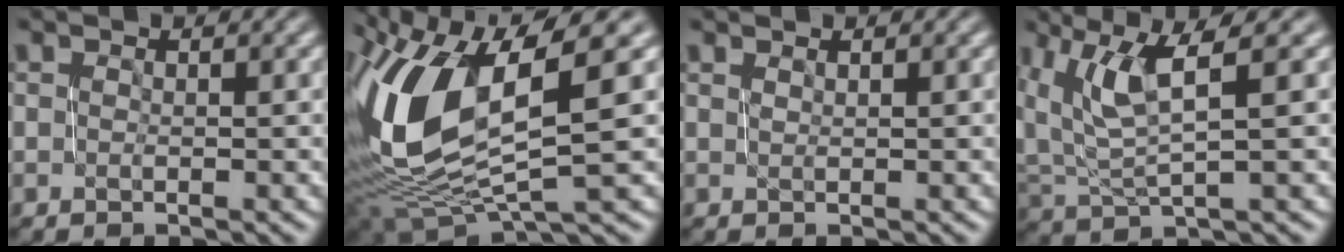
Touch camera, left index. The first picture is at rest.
{"total": 12.1, "force": [2.1, 5.7, 10.5], "torque": [-0.243, -0.012, 0.042]}
{"total": 0.6, "force": [0.6, 0.1, 0.0], "torque": [0.006, 0.002, 0.007]}
{"total": 4.6, "force": [2.8, 1.1, 3.5], "torque": [-0.088, 0.004, 0.062]}